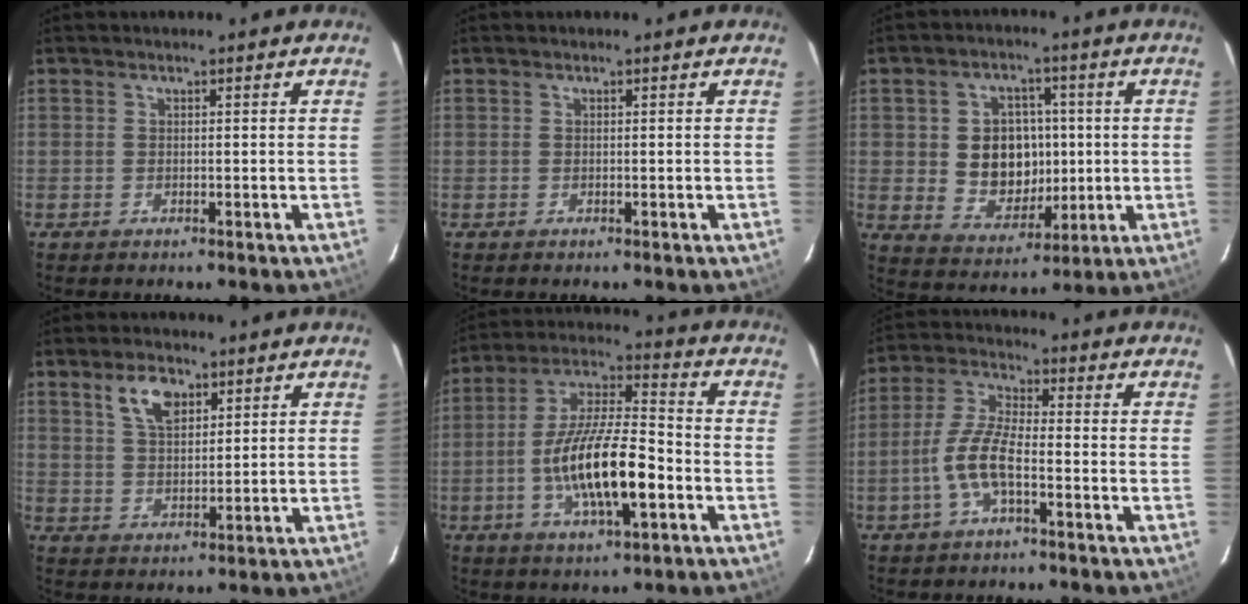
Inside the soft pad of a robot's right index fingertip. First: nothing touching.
{"total": 0.0}
{"total": 10.9, "force": [0.3, 9.2, 5.9], "torque": [-0.126, 0.014, 0.024]}
{"total": 6.5, "force": [3.7, 3.3, 4.3], "torque": [-0.076, 0.007, 0.069]}
{"total": 16.2, "force": [-4.8, 4.5, 14.8], "torque": [-0.282, 0.000, -0.086]}
{"total": 7.7, "force": [-3.0, 2.1, 6.7], "torque": [-0.149, 0.009, -0.060]}